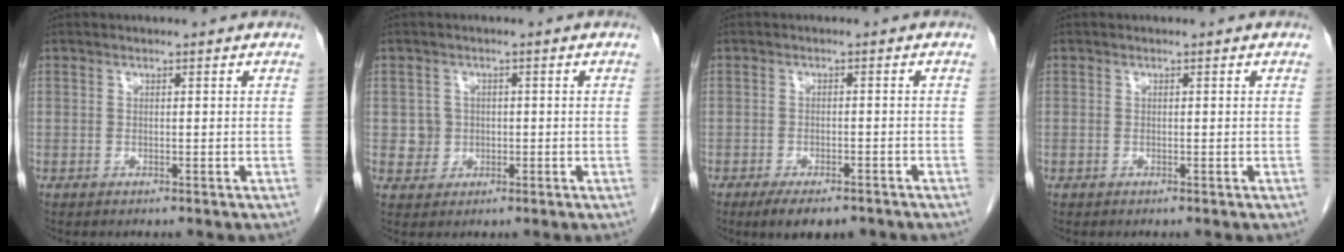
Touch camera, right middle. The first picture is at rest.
{"total": 2.6, "force": [0.0, 2.6, 0.3], "torque": [0.001, 0.007, 0.002]}
{"total": 6.0, "force": [-4.5, 1.9, 3.5], "torque": [-0.047, -0.006, -0.066]}
{"total": 0.0}